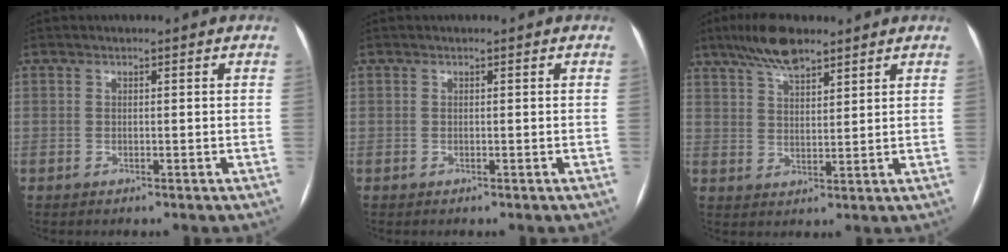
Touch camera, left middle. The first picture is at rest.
{"total": 0.0}
{"total": 8.0, "force": [6.1, 2.1, 4.8], "torque": [-0.093, 0.012, 0.111]}